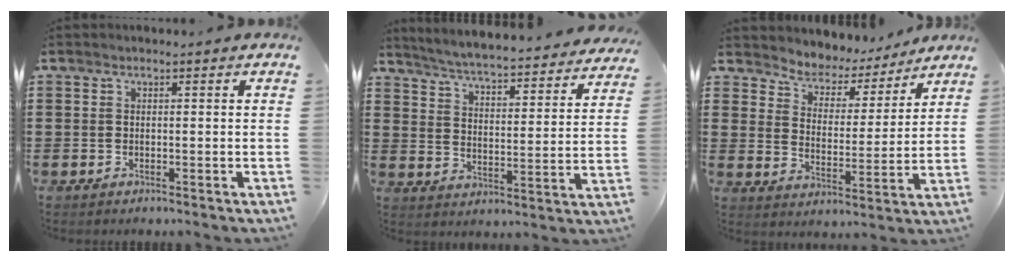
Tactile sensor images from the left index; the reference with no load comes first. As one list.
[{"total": 4.5, "force": [4.3, -0.5, 1.0], "torque": [-0.044, -0.039, 0.068]}, {"total": 4.6, "force": [4.4, 1.1, -0.6], "torque": [-0.021, -0.036, 0.073]}]